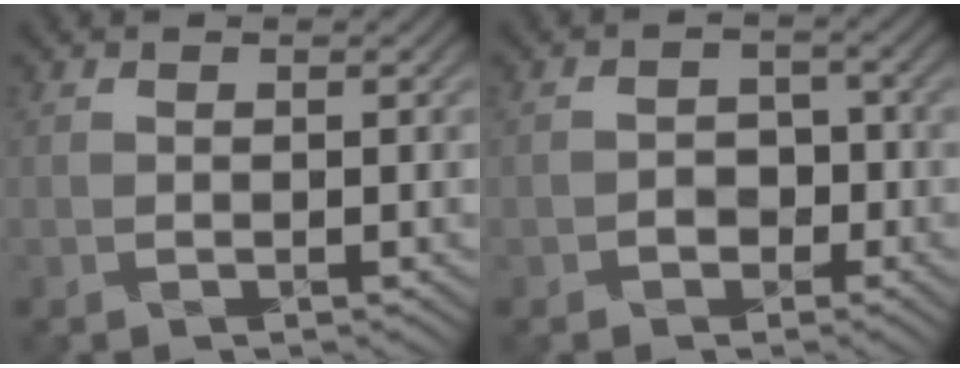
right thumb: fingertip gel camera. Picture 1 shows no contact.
{"total": 2.8, "force": [-1.5, 2.1, 0.9], "torque": [-0.003, 0.002, -0.033]}